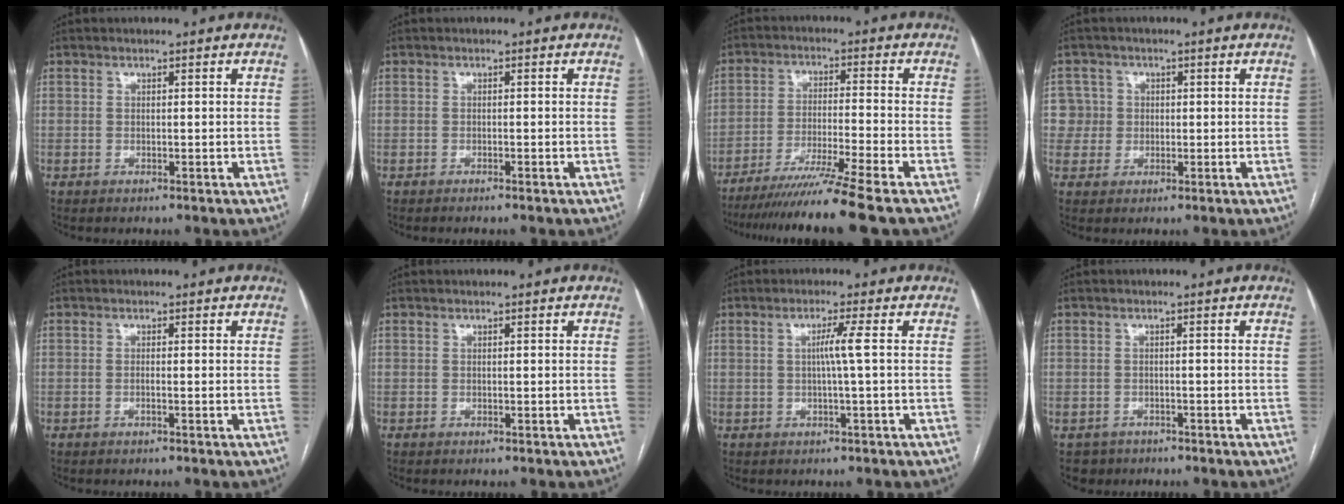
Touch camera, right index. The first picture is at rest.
{"total": 1.0, "force": [-0.9, -0.2, 0.5], "torque": [-0.009, 0.002, -0.013]}
{"total": 12.9, "force": [-10.5, -2.9, 6.9], "torque": [-0.098, -0.038, -0.169]}
{"total": 4.3, "force": [0.6, 4.3, -0.3], "torque": [0.024, 0.015, 0.012]}
{"total": 0.7, "force": [-0.2, 0.0, 0.7], "torque": [-0.015, 0.000, -0.003]}
{"total": 0.0}
{"total": 2.9, "force": [0.1, -0.9, 2.7], "torque": [-0.048, 0.001, 0.002]}
{"total": 2.8, "force": [-1.9, 2.1, -0.3], "torque": [0.003, 0.006, -0.031]}